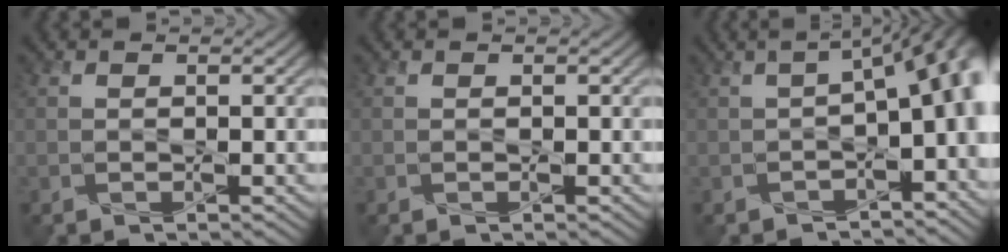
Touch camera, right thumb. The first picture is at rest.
{"total": 0.0}
{"total": 9.8, "force": [-1.1, 4.4, 8.7], "torque": [-0.115, -0.015, -0.007]}